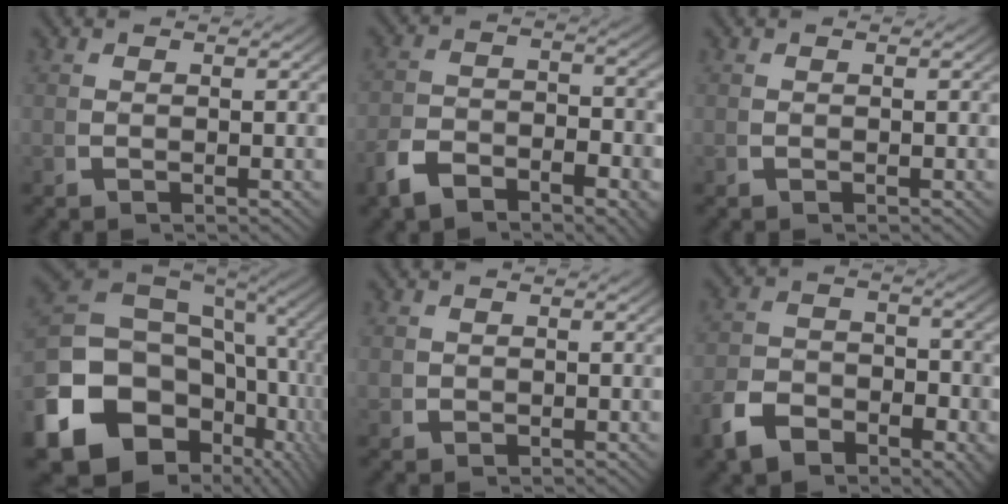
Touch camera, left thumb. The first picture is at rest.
{"total": 4.2, "force": [-2.7, 2.3, 2.3], "torque": [-0.033, -0.015, -0.048]}
{"total": 0.0}
{"total": 20.5, "force": [-3.5, 14.9, 13.7], "torque": [-0.269, -0.050, -0.044]}
{"total": 0.9, "force": [0.3, 0.9, 0.1], "torque": [-0.005, -0.010, 0.009]}
{"total": 5.0, "force": [-2.8, 3.4, 2.4], "torque": [-0.032, -0.020, -0.044]}